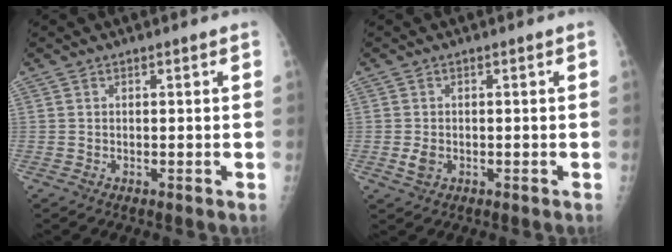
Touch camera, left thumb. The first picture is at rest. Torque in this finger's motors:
{"motor_torque": [-0.09, 0.12, 0.13, -0.13, 0.00]}